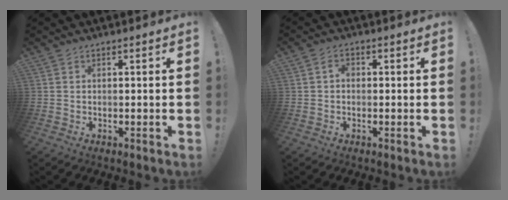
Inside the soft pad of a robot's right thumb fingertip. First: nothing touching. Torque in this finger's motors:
{"motor_torque": [0.02, 0.02, -0.10, -0.15, -0.02]}